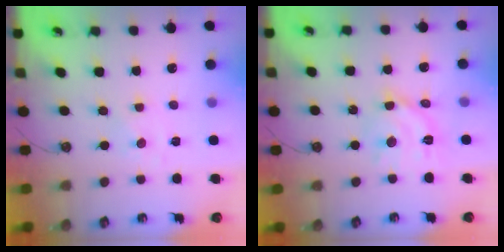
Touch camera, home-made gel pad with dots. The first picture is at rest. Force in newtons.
{"total": 12.9, "press": 12.8, "slide": 0.9}